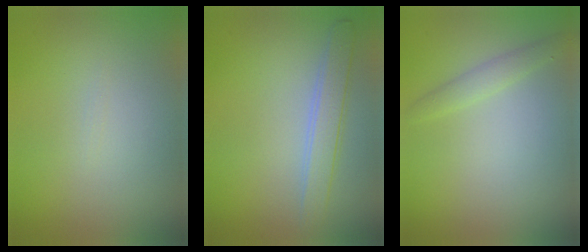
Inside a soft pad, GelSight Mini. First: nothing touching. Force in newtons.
{"total": 2.5, "press": 2.4, "slide": 0.1}
{"total": 1.3, "press": 1.3, "slide": 0.1}